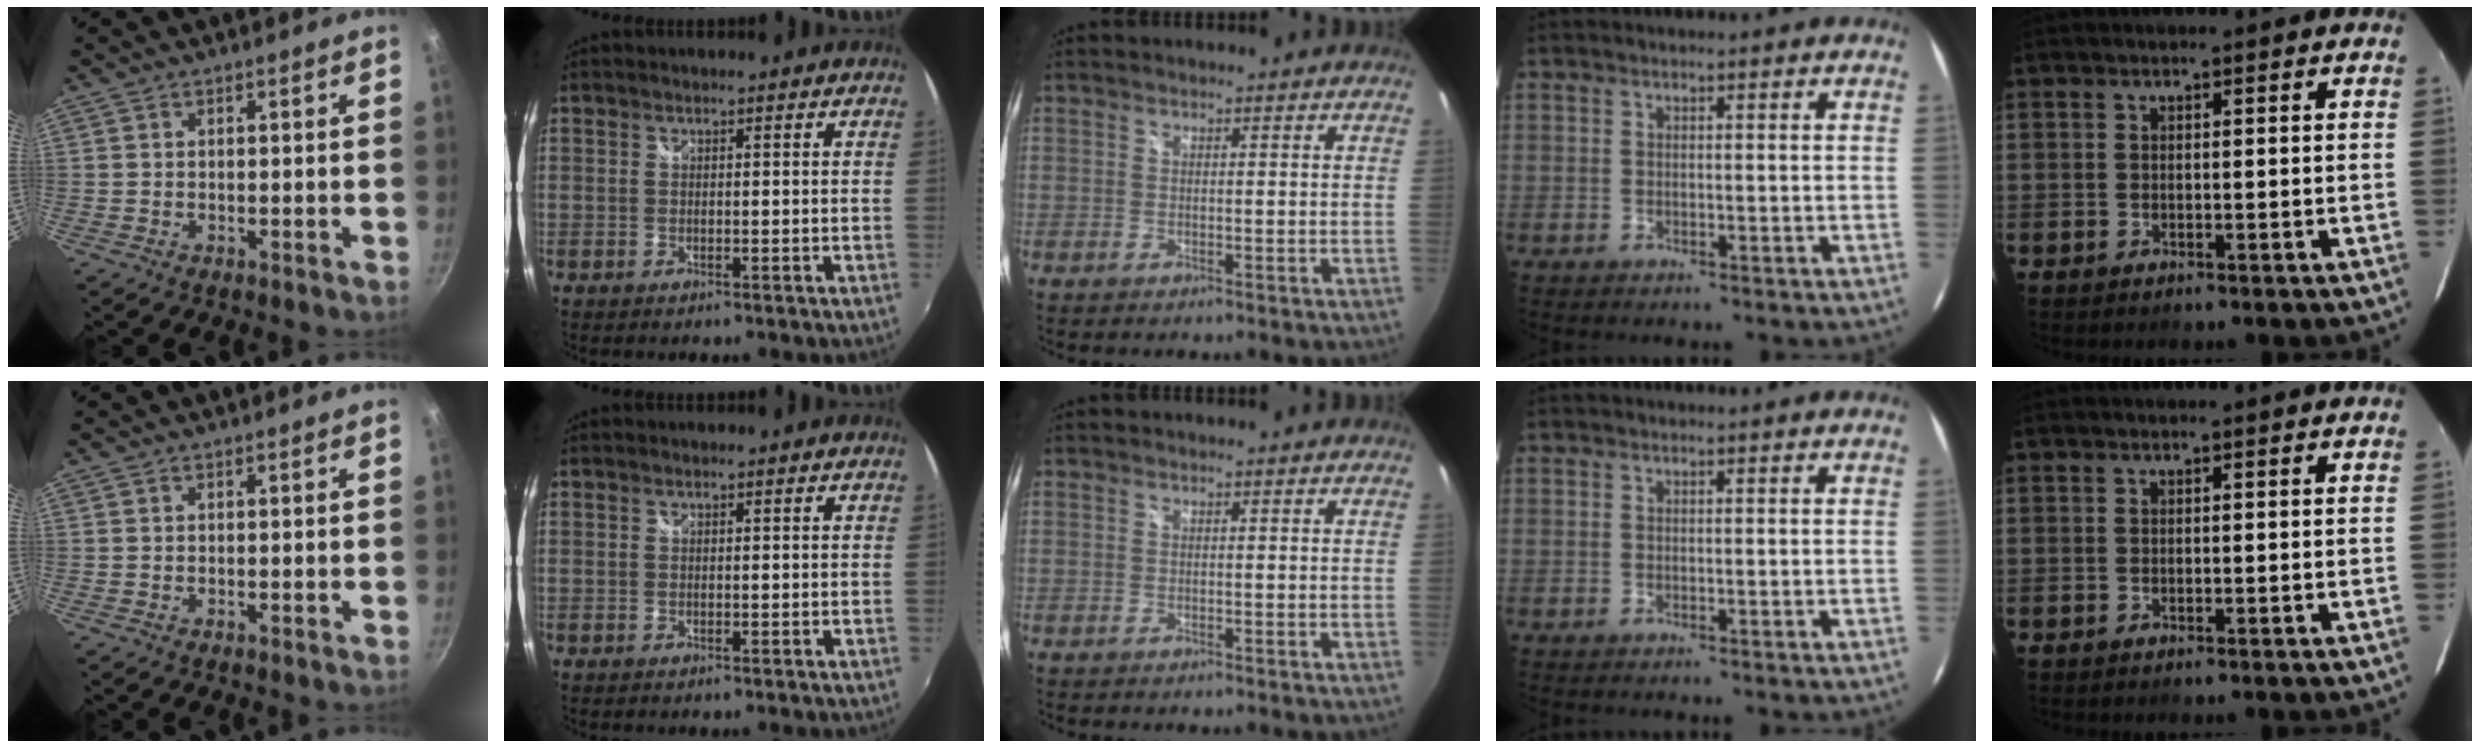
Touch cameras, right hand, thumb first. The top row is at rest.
{}